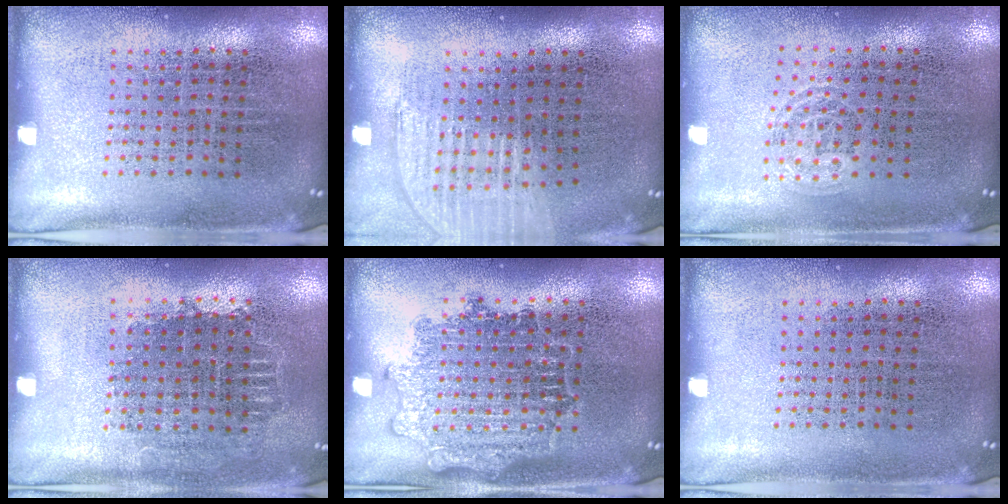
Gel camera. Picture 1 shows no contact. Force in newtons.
{"total": 1.2, "press": 1.1, "slide": 0.4}
{"total": 0.9, "press": 0.6, "slide": 0.6}
{"total": 0.7, "press": 0.7, "slide": 0.2}
{"total": 1.4, "press": 1.4, "slide": 0.2}
{"total": 0.0}